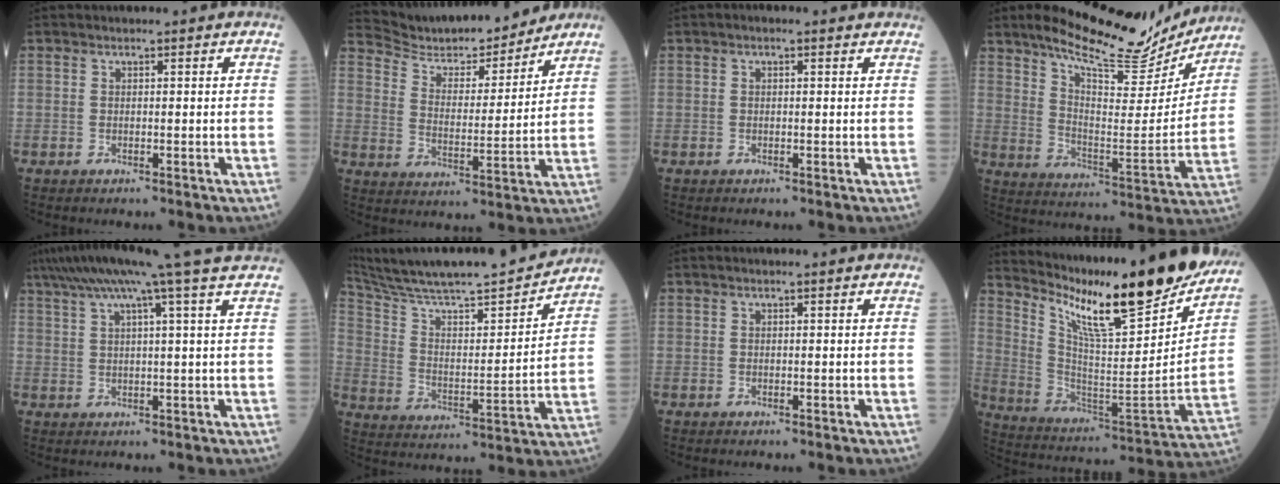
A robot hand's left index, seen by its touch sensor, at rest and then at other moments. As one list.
[{"total": 13.9, "force": [13.2, 2.0, 3.7], "torque": [-0.068, -0.003, 0.215]}, {"total": 1.3, "force": [0.7, 0.4, 1.0], "torque": [-0.021, 0.014, 0.005]}, {"total": 18.8, "force": [16.6, 3.9, 8.1], "torque": [-0.127, -0.018, 0.242]}, {"total": 14.0, "force": [11.0, -2.6, 8.4], "torque": [-0.142, 0.013, 0.148]}, {"total": 23.8, "force": [21.8, 1.3, 9.6], "torque": [-0.172, -0.017, 0.335]}, {"total": 0.7, "force": [0.5, -0.1, 0.5], "torque": [-0.010, 0.004, 0.008]}, {"total": 26.3, "force": [21.2, 2.7, 15.4], "torque": [-0.257, -0.068, 0.317]}]